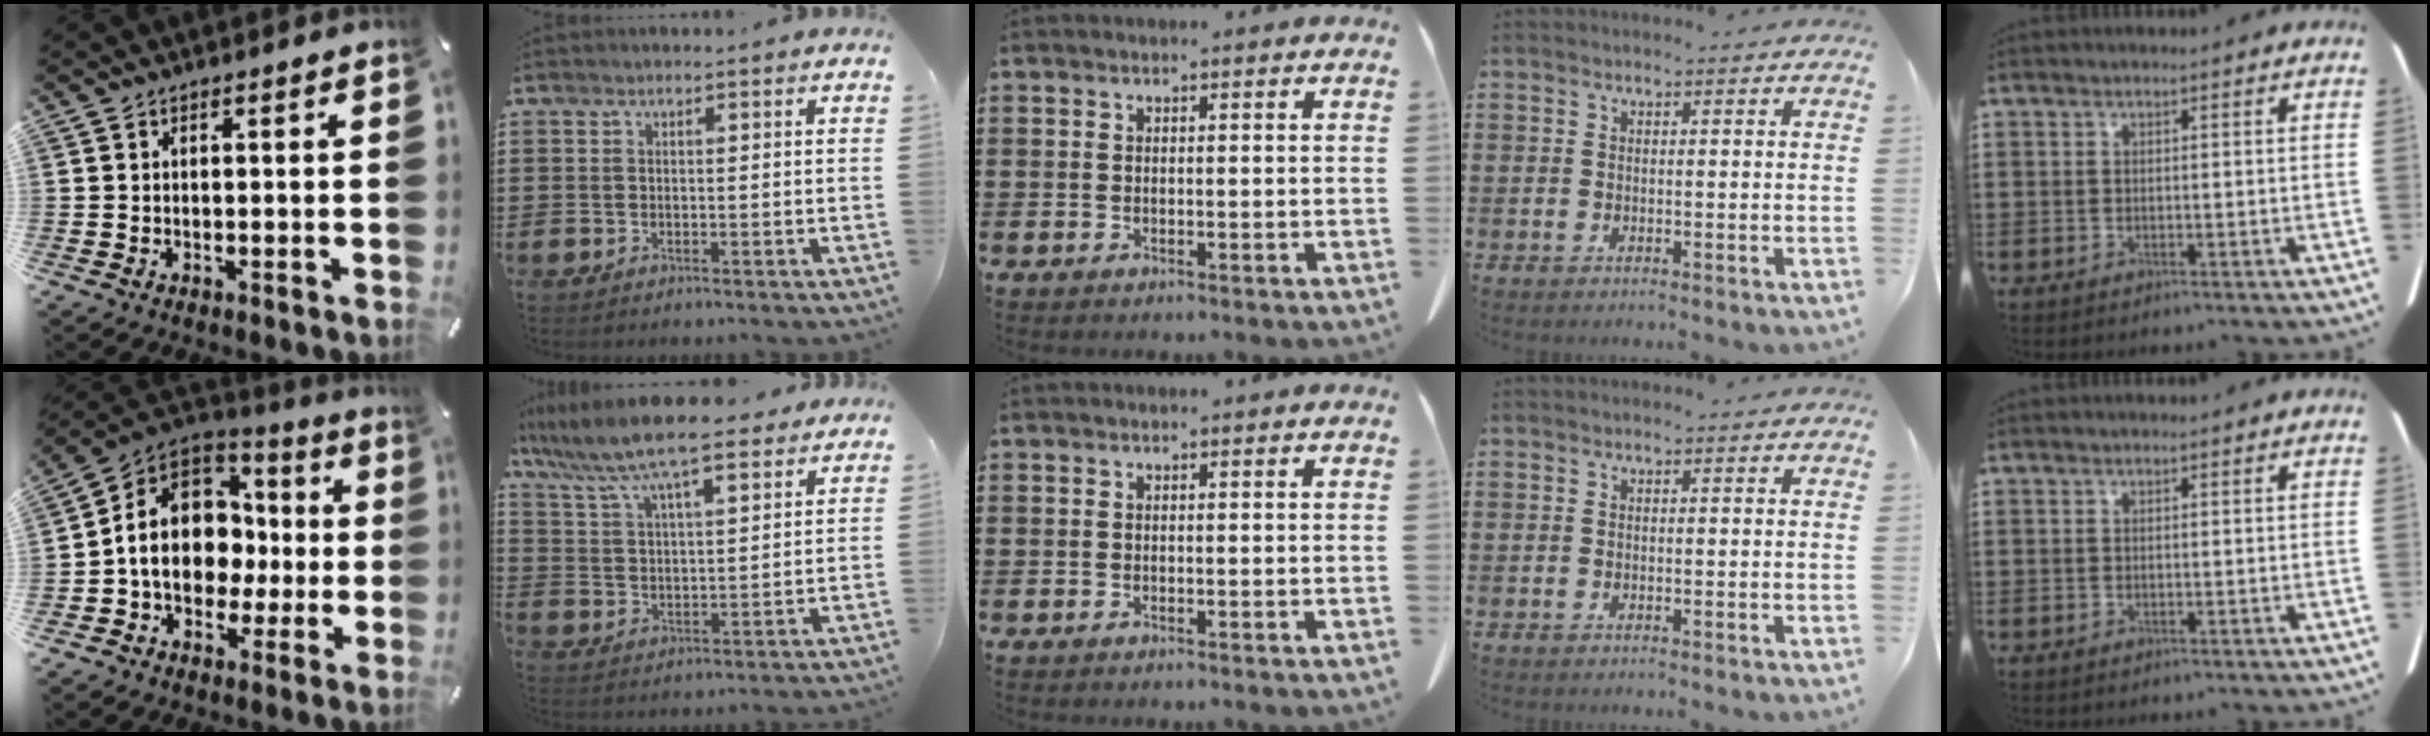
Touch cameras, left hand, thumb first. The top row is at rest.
{"thumb": {"total": 14.1, "force": [-1.0, 12.0, 7.2], "torque": [-0.143, 0.009, -0.012]}, "index": {"total": 10.1, "force": [8.5, 1.5, 5.2], "torque": [-0.130, -0.027, 0.147]}}